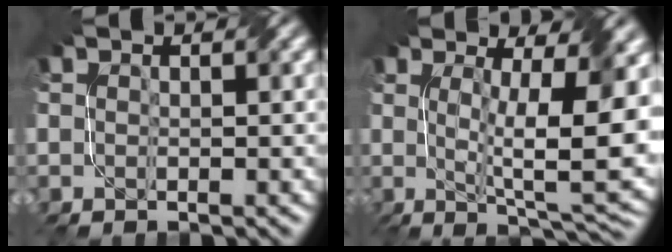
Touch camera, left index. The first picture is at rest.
{"total": 11.3, "force": [1.5, 2.7, 10.8], "torque": [-0.160, -0.011, 0.026]}